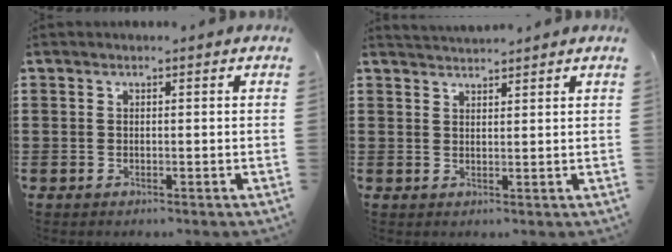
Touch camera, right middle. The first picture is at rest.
{"total": 2.1, "force": [2.1, -0.1, -0.2], "torque": [-0.002, -0.002, 0.041]}